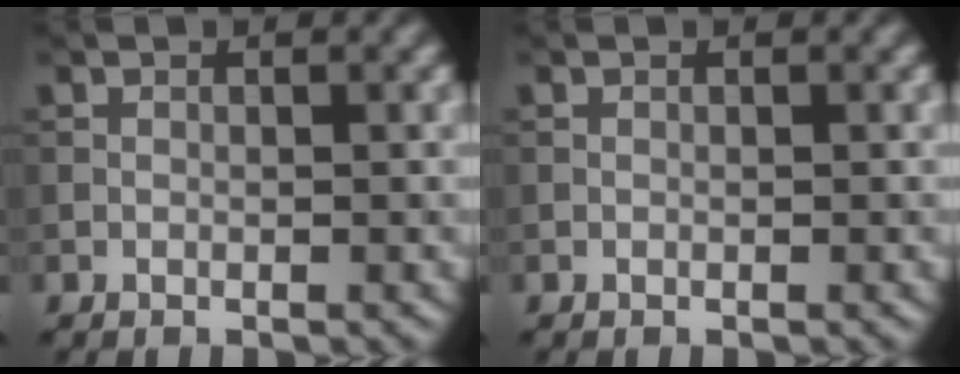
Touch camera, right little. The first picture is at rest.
{"total": 0.0}